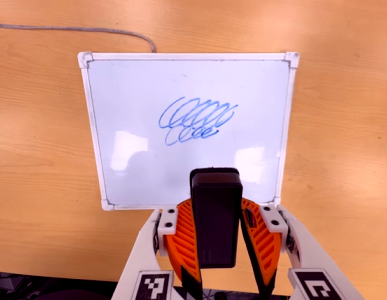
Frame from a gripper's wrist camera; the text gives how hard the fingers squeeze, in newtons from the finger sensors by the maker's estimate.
{"total": 8.5, "left": 6.8, "right": 10.1}